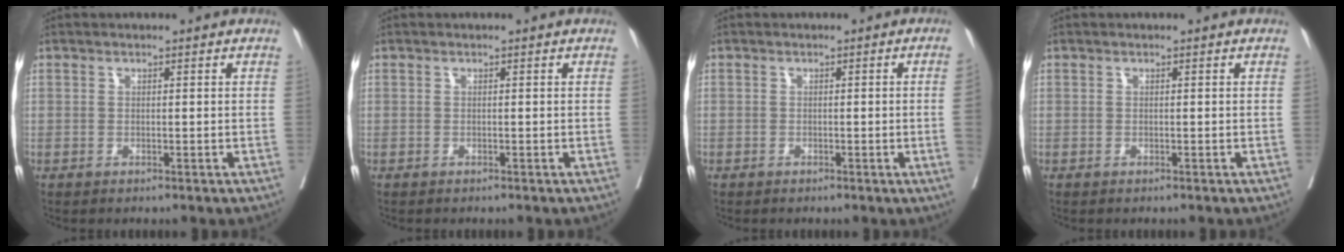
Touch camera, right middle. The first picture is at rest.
{"total": 0.5, "force": [-0.5, 0.1, 0.2], "torque": [-0.006, -0.003, -0.010]}
{"total": 1.7, "force": [-0.3, -0.6, 1.6], "torque": [-0.019, -0.003, -0.005]}
{"total": 0.0}